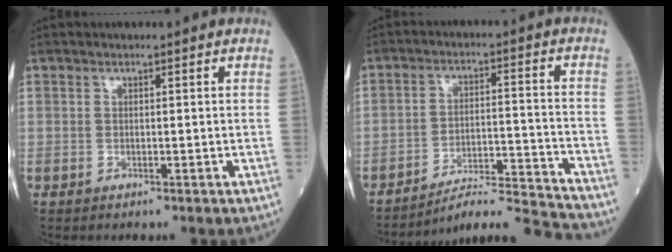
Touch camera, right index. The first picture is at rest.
{"total": 13.0, "force": [-12.8, -1.8, 1.5], "torque": [-0.017, 0.016, -0.197]}